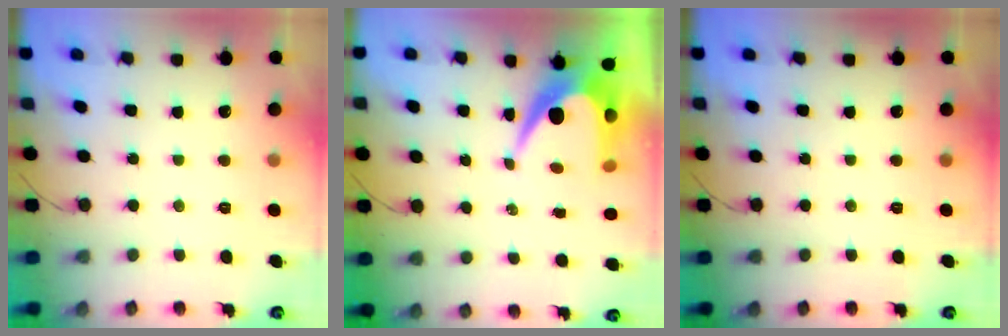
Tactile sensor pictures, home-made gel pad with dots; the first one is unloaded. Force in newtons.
{"total": 8.5, "press": 8.5, "slide": 0.6}
{"total": 0.0}